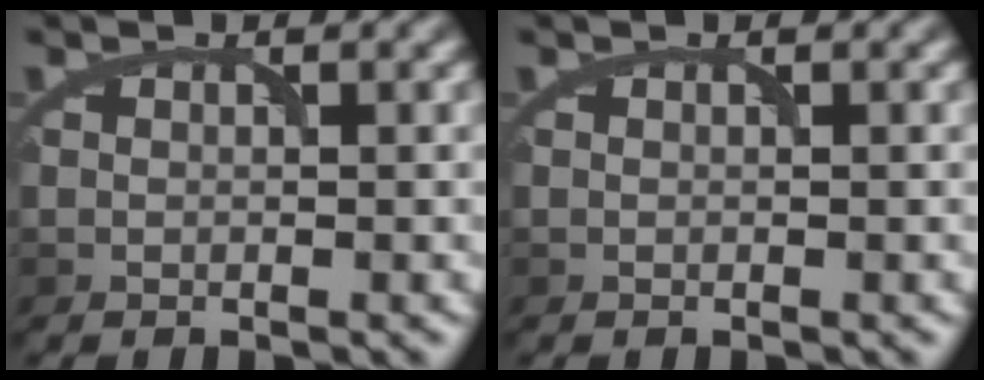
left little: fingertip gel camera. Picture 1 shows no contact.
{"total": 0.0}